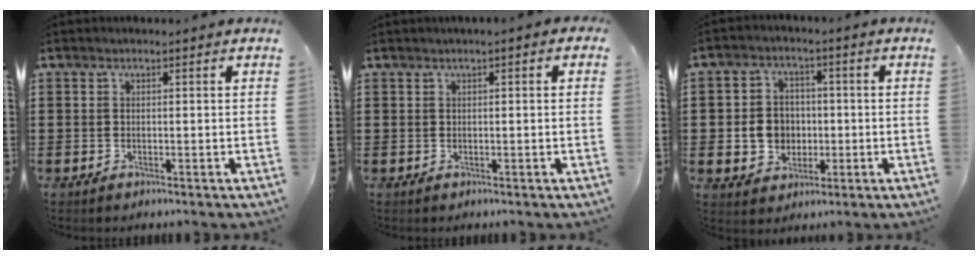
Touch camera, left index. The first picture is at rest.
{"total": 0.7, "force": [0.1, 0.0, 0.7], "torque": [-0.011, -0.003, 0.003]}
{"total": 5.6, "force": [-0.6, 5.2, 2.1], "torque": [-0.048, 0.013, -0.011]}